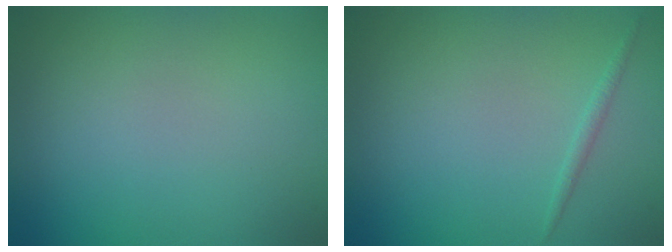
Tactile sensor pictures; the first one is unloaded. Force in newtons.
{"total": 0.7, "press": 0.7, "slide": 0.0}